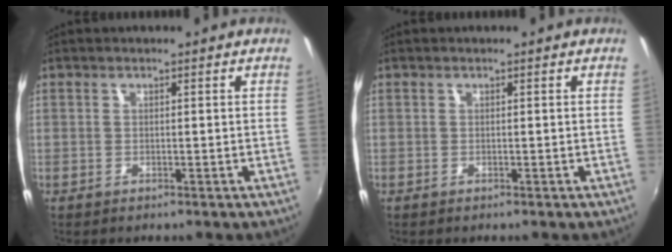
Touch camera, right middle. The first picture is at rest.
{"total": 0.0}